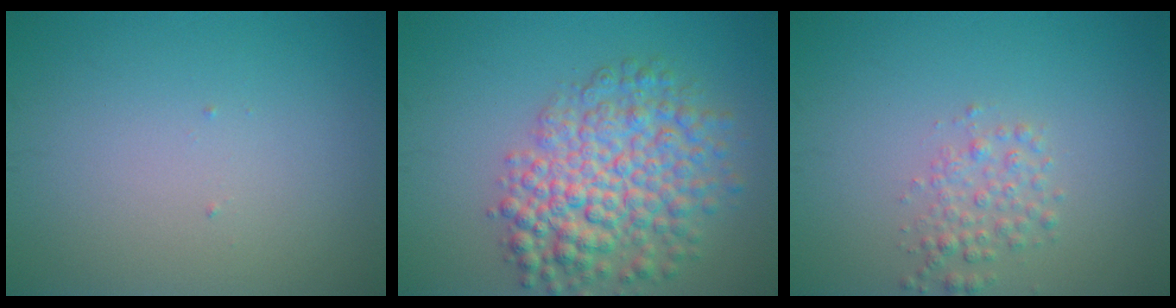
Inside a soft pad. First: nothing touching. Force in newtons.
{"total": 7.4, "press": 7.4, "slide": 0.2}
{"total": 2.1, "press": 2.1, "slide": 0.0}